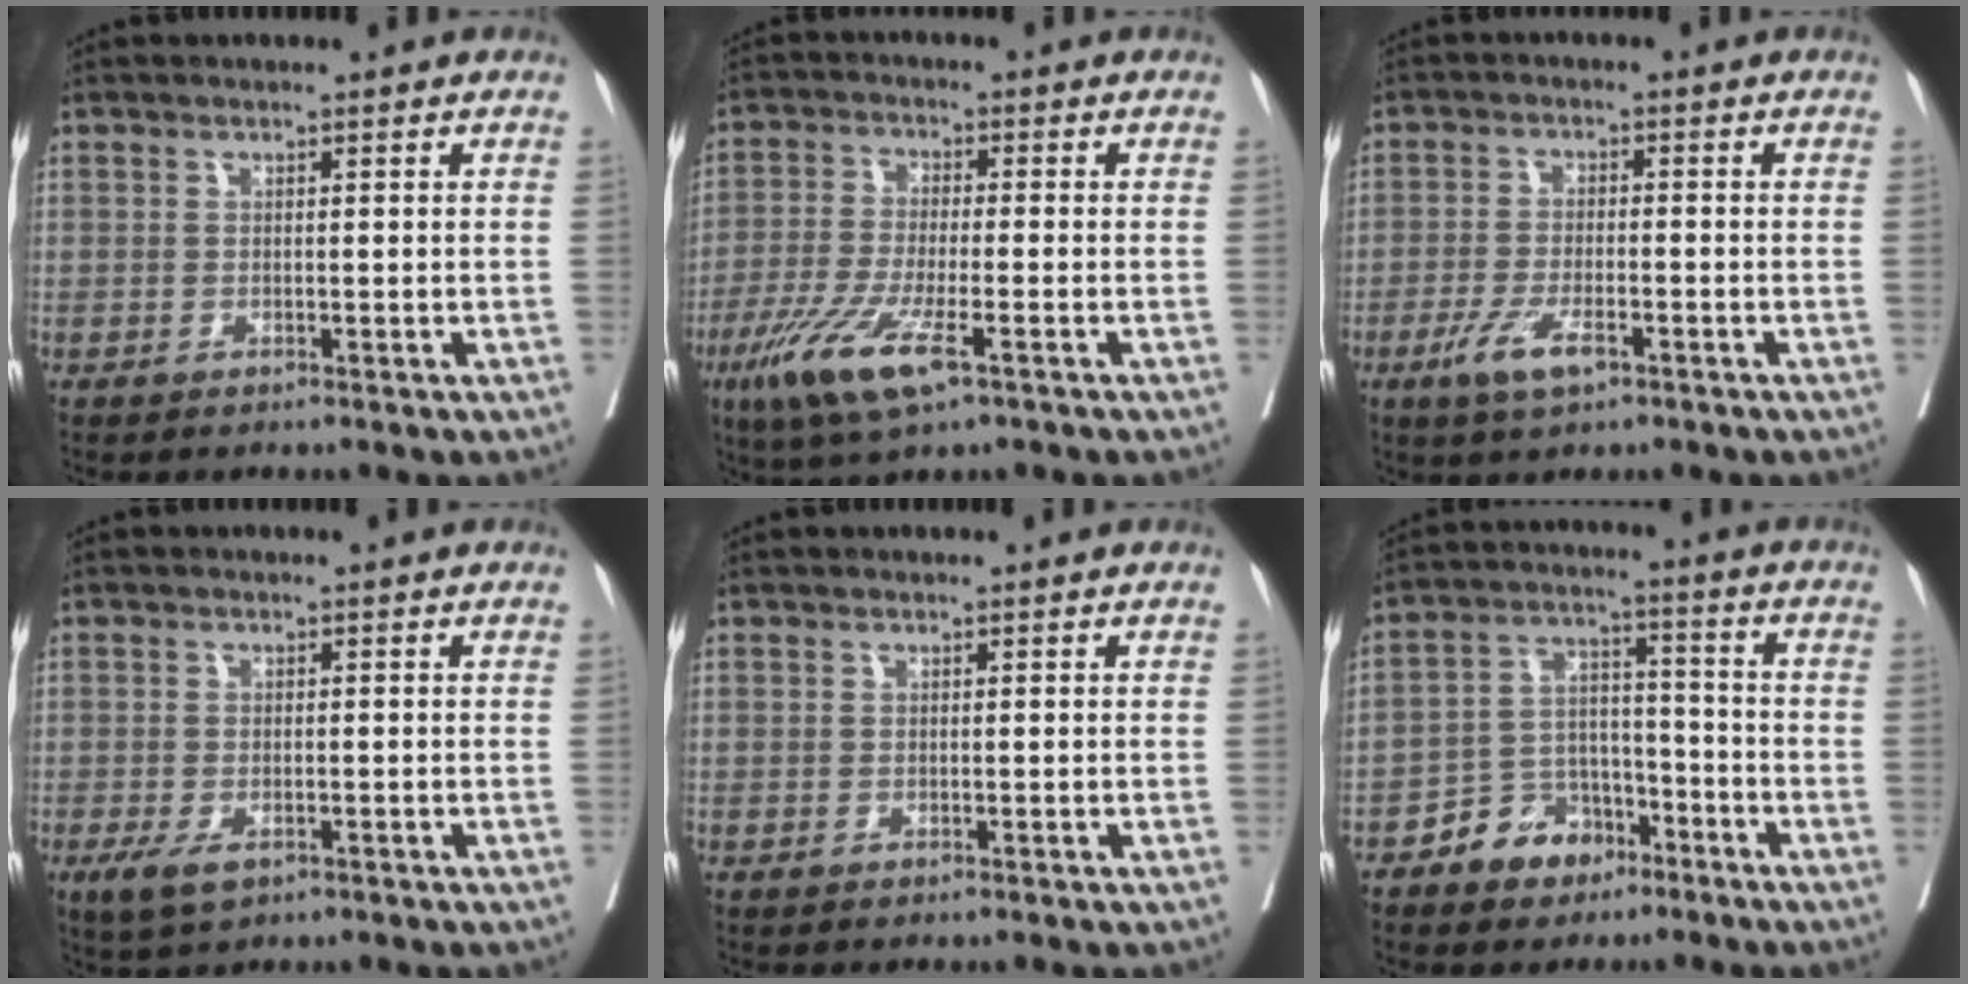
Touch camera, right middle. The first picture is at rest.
{"total": 9.8, "force": [-5.0, 1.7, 8.3], "torque": [-0.170, -0.025, -0.089]}
{"total": 5.5, "force": [-3.0, 1.6, 4.3], "torque": [-0.088, -0.006, -0.051]}
{"total": 3.7, "force": [-1.8, 1.8, 2.7], "torque": [-0.052, -0.006, -0.026]}
{"total": 0.0}
{"total": 7.8, "force": [-5.1, 5.1, 2.9], "torque": [-0.051, 0.021, -0.086]}